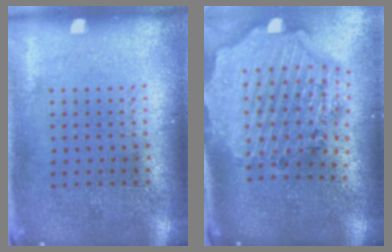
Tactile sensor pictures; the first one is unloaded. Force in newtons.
{"total": 3.1, "press": 2.7, "slide": 1.4}